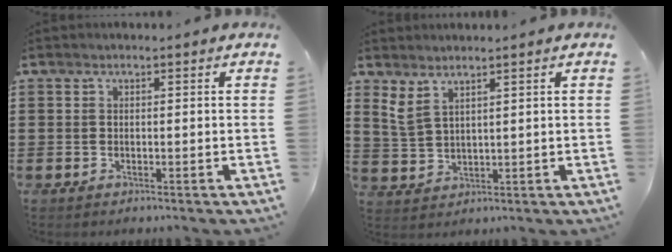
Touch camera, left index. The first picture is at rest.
{"total": 2.8, "force": [2.2, 0.9, 1.4], "torque": [-0.034, 0.002, 0.042]}